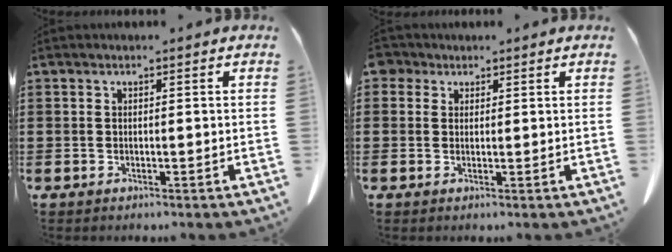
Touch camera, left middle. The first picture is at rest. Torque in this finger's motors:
{"motor_torque": [0.18, -0.17, 0.01, 0.01]}